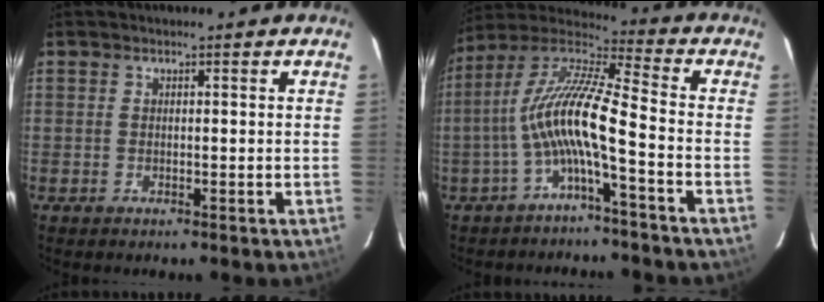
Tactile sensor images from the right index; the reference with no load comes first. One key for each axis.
{"total": 11.8, "fx": -3.6, "fy": 1.0, "fz": 11.2, "tx": -0.224, "ty": 0.014, "tz": -0.073}